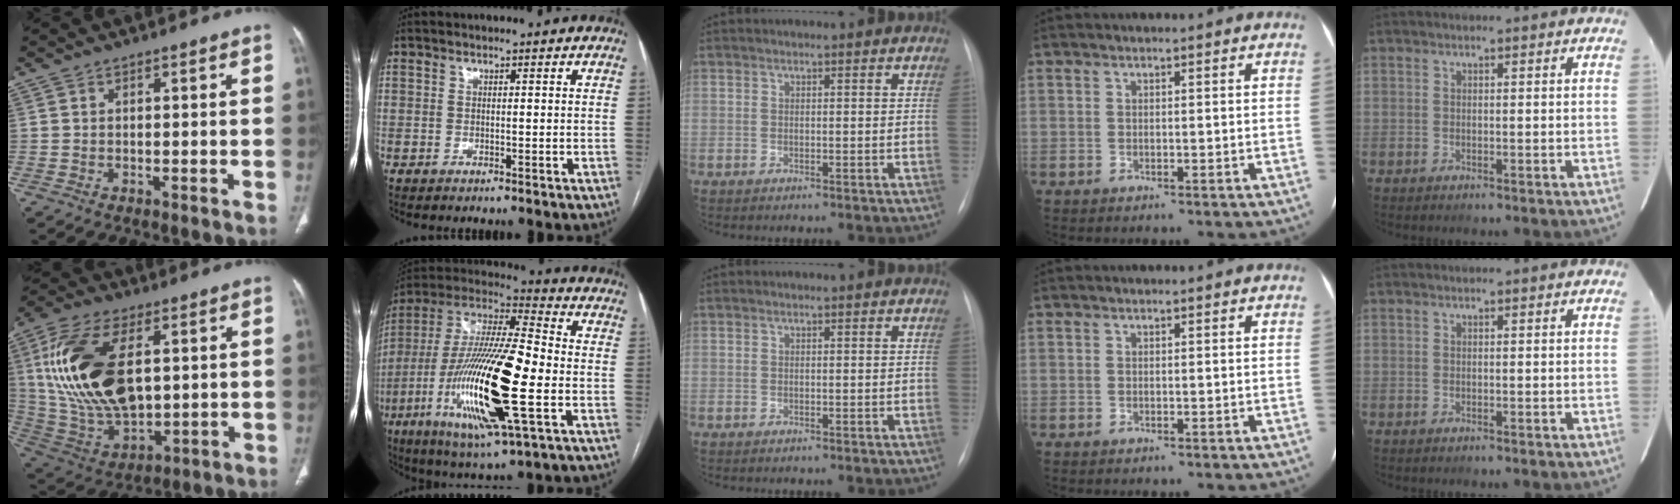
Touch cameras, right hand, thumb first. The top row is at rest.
{"thumb": {"total": 23.0, "force": [4.4, 12.4, 18.9], "torque": [-0.374, -0.016, 0.091]}, "index": {"total": 25.4, "force": [-6.1, 4.1, 24.3], "torque": [-0.500, -0.031, -0.112]}}